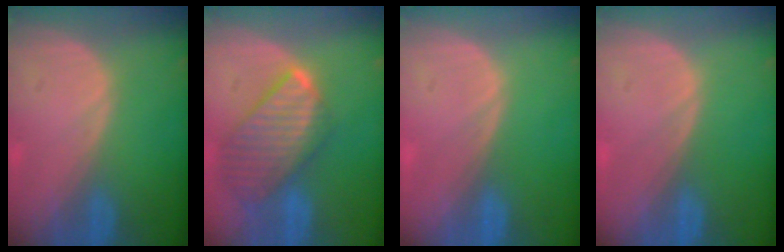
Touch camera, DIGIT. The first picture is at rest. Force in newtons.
{"total": 9.7, "press": 8.3, "slide": 5.0}
{"total": 0.0}
{"total": 0.0}